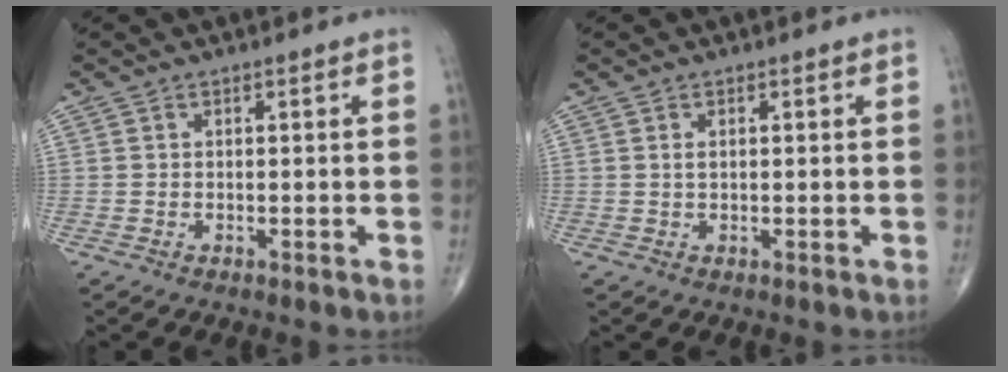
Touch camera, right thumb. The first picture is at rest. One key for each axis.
{"total": 1.3, "fx": 0.3, "fy": 0.7, "fz": 1.0, "tx": -0.022, "ty": 0.003, "tz": 0.009}